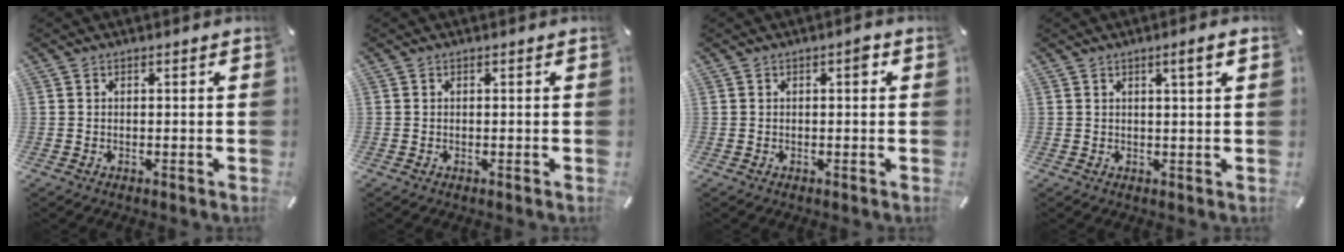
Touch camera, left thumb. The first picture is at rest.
{"total": 0.0}
{"total": 2.2, "force": [0.4, 0.9, 1.9], "torque": [-0.016, 0.001, -0.002]}
{"total": 3.4, "force": [1.5, 0.2, 3.1], "torque": [-0.061, 0.000, 0.023]}